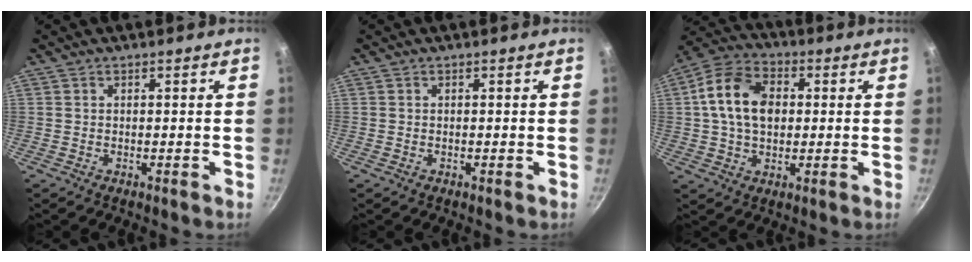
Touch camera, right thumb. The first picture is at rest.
{"total": 0.0}
{"total": 13.1, "force": [1.7, 9.2, 9.2], "torque": [-0.145, 0.016, 0.016]}